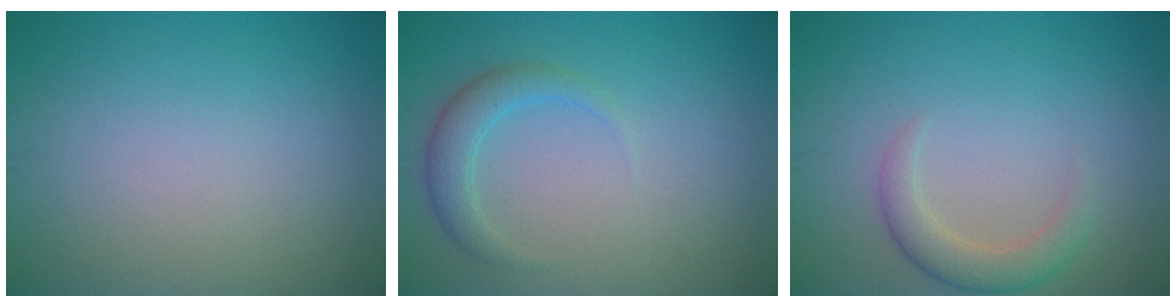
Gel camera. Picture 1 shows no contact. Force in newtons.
{"total": 2.4, "press": 2.4, "slide": 0.1}
{"total": 2.7, "press": 2.7, "slide": 0.2}